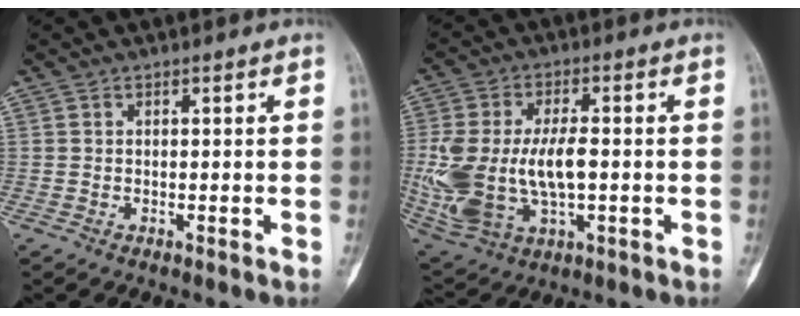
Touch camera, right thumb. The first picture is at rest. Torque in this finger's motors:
{"motor_torque": [1.59, 1.72, 1.16, 0.82, 0.19]}